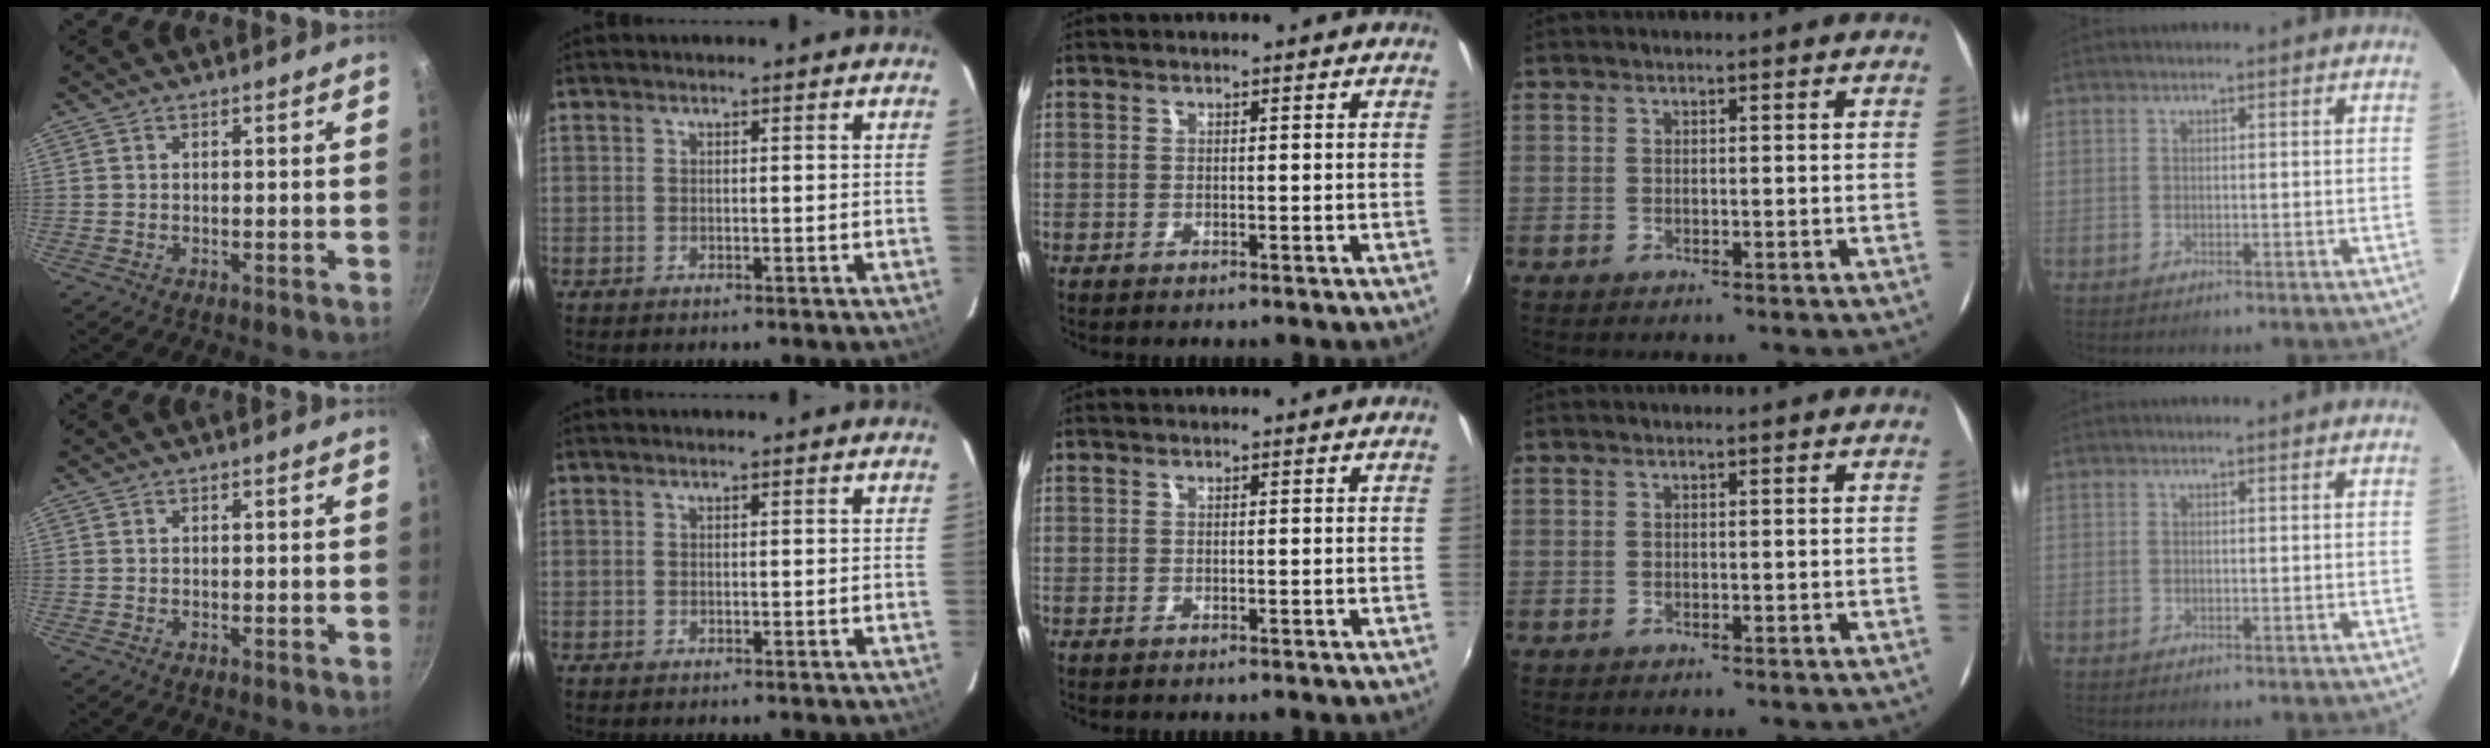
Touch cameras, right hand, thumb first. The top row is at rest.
{}